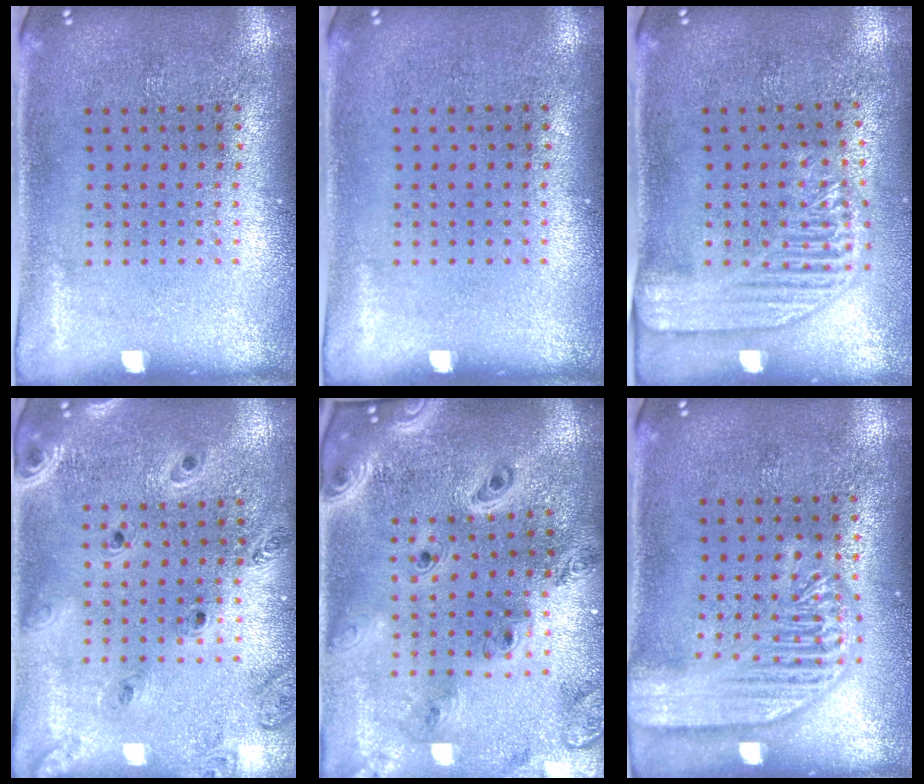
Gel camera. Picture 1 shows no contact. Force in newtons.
{"total": 0.0}
{"total": 2.2, "press": 1.9, "slide": 1.0}
{"total": 1.2, "press": 1.2, "slide": 0.2}
{"total": 2.9, "press": 2.4, "slide": 1.6}
{"total": 3.7, "press": 3.7, "slide": 0.4}